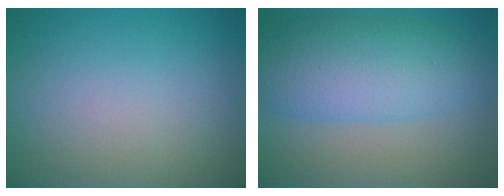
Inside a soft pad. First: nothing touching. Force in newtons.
{"total": 7.7, "press": 7.7, "slide": 0.3}